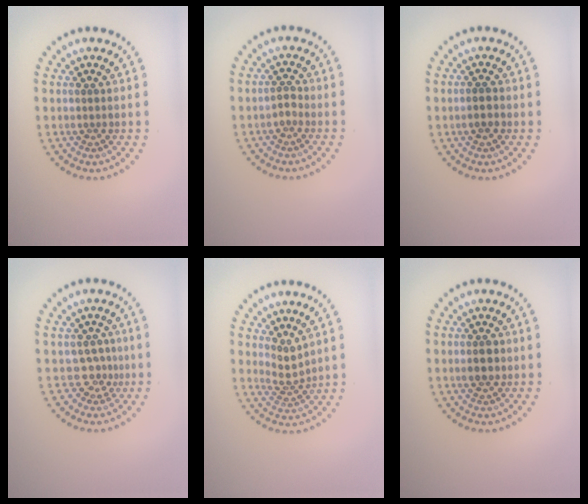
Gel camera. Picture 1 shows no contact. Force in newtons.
{"total": 0.9, "press": 0.8, "slide": 0.4}
{"total": 1.7, "press": 1.6, "slide": 0.5}
{"total": 2.2, "press": 1.4, "slide": 1.7}
{"total": 2.2, "press": 1.6, "slide": 1.5}
{"total": 2.2, "press": 2.2, "slide": 0.1}